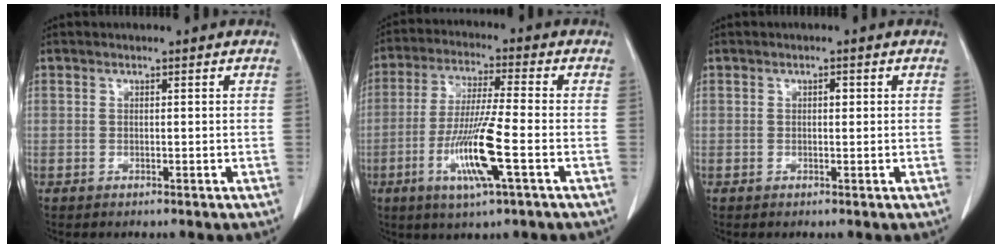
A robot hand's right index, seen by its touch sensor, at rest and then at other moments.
{"total": 11.3, "force": [-3.7, 0.0, 10.6], "torque": [-0.212, -0.017, -0.072]}
{"total": 0.8, "force": [0.2, 0.5, 0.7], "torque": [-0.008, 0.002, 0.002]}